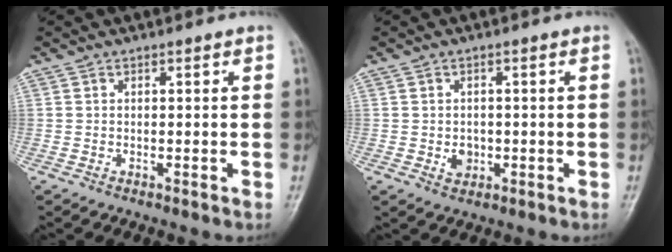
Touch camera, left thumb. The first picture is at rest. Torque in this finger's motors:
{"motor_torque": [-0.11, 0.15, 0.08, 0.02, 0.00]}